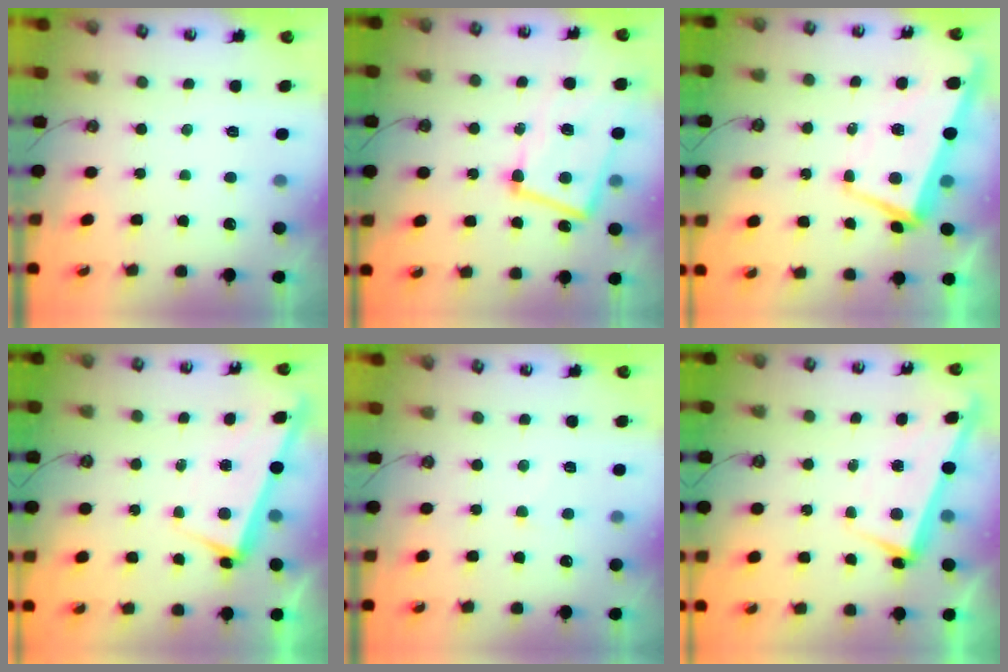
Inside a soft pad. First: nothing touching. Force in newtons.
{"total": 9.6, "press": 9.5, "slide": 1.7}
{"total": 1.6, "press": 0.1, "slide": 1.6}
{"total": 2.4, "press": 2.2, "slide": 1.1}
{"total": 6.1, "press": 6.0, "slide": 0.9}
{"total": 2.3, "press": 2.1, "slide": 0.9}